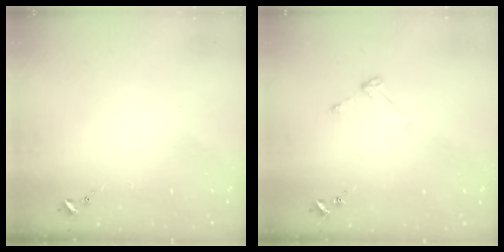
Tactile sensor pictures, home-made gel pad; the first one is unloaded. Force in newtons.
{"total": 4.2, "press": 4.2, "slide": 0.4}